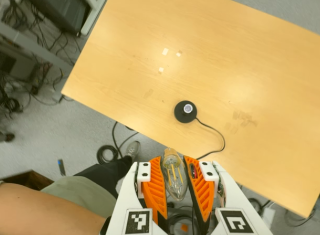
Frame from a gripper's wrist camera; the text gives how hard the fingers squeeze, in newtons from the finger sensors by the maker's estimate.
{"total": 20.4, "left": 22.6, "right": 18.1}